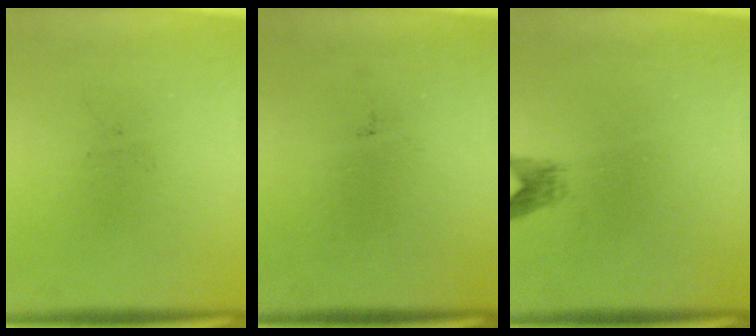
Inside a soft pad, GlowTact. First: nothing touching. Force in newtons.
{"total": 0.0}
{"total": 1.5}